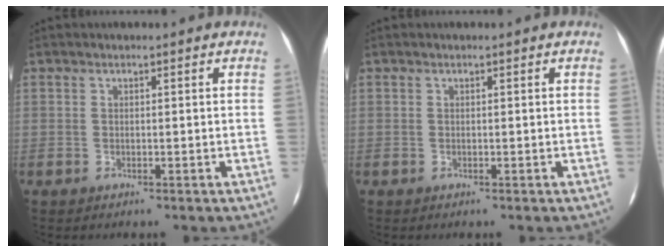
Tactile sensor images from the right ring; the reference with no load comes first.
{"total": 0.0}